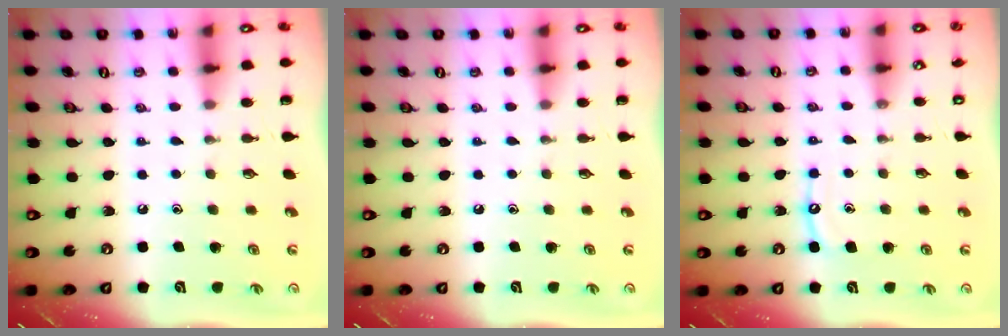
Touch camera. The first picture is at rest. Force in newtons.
{"total": 0.0}
{"total": 6.1, "press": 6.1, "slide": 0.6}